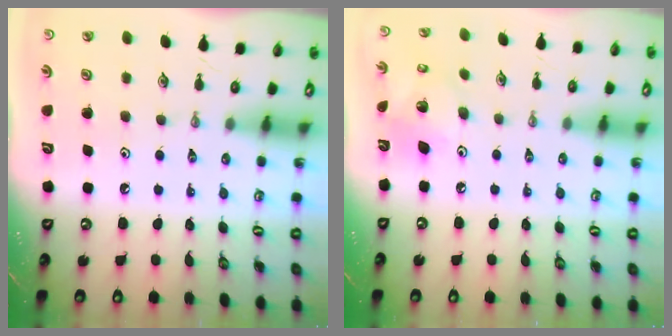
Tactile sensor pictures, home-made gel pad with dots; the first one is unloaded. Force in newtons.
{"total": 9.2, "press": 9.2, "slide": 0.7}